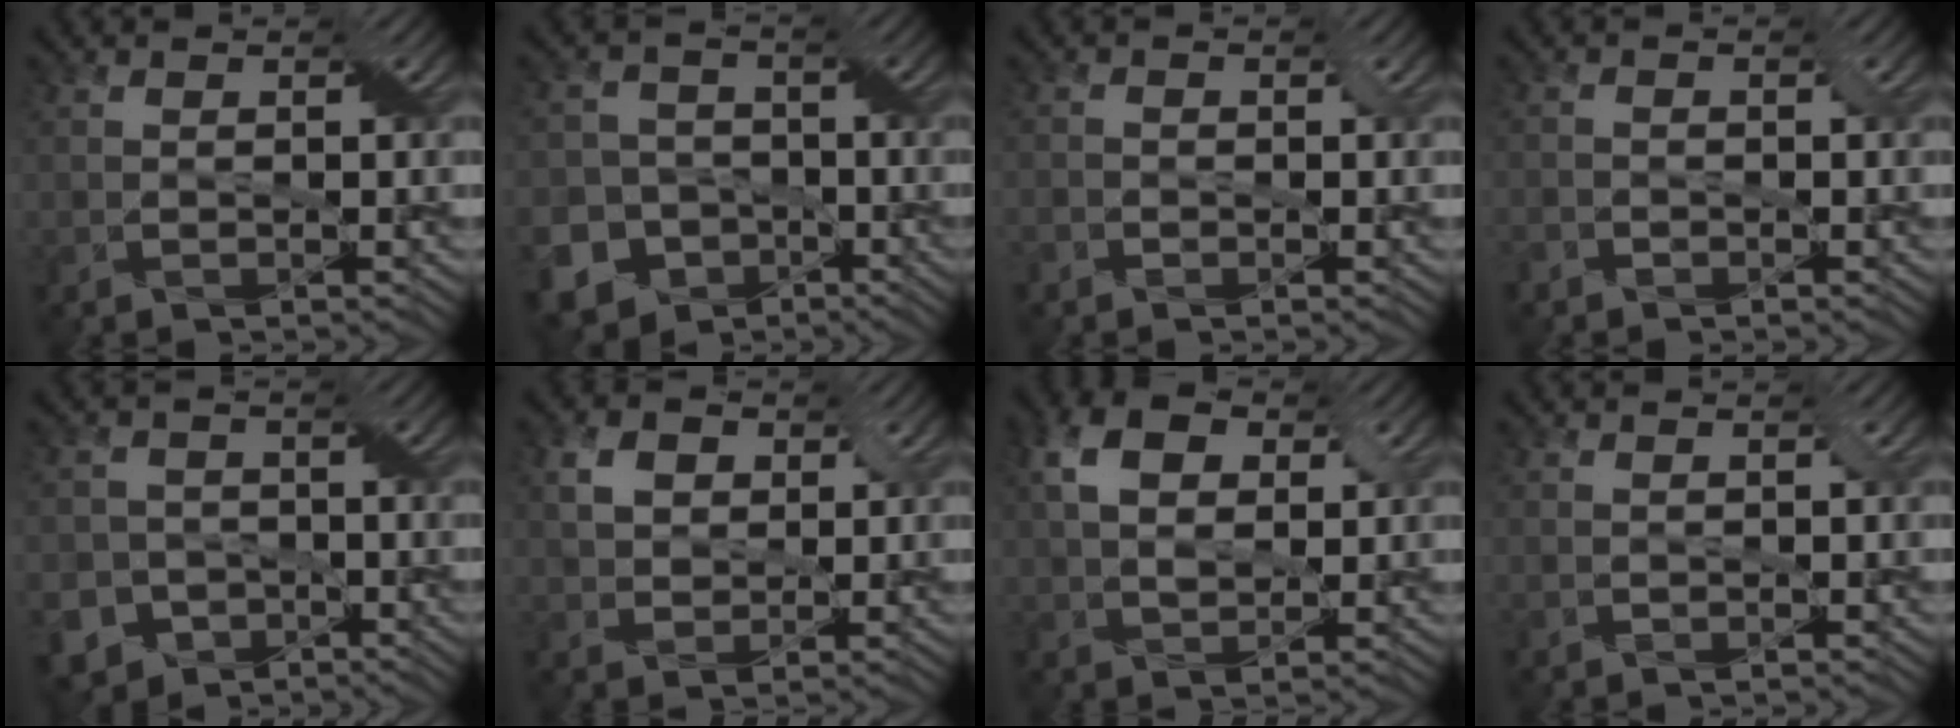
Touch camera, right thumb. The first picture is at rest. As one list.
[{"total": 12.6, "force": [-6.4, 10.3, 3.2], "torque": [-0.097, -0.036, -0.122]}, {"total": 1.7, "force": [-1.1, 1.2, 0.5], "torque": [-0.010, 0.003, -0.025]}, {"total": 1.7, "force": [-1.3, 0.9, 0.6], "torque": [-0.016, 0.000, -0.031]}, {"total": 9.5, "force": [-4.9, 7.9, 2.1], "torque": [-0.055, -0.025, -0.099]}, {"total": 4.2, "force": [1.7, 3.1, 2.3], "torque": [-0.055, 0.005, 0.027]}, {"total": 7.2, "force": [2.4, 4.5, 5.1], "torque": [-0.110, 0.009, 0.040]}, {"total": 0.8, "force": [0.0, 0.5, 0.6], "torque": [-0.017, 0.000, 0.003]}]